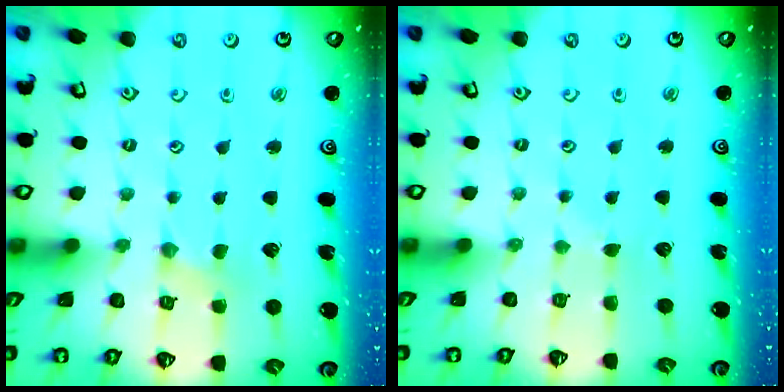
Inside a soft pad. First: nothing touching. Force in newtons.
{"total": 1.7, "press": 1.7, "slide": 0.2}